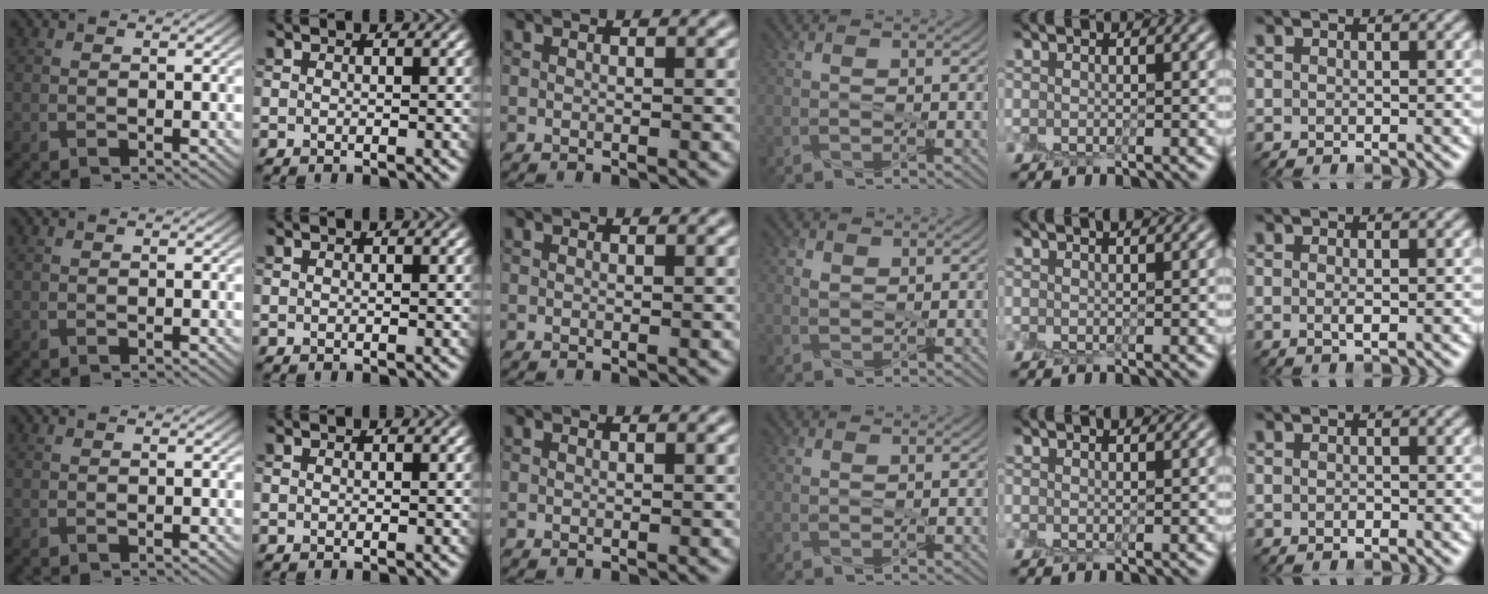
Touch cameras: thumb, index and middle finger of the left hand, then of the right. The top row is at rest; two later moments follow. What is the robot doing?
{"motion": "peel", "object": "sticky note"}